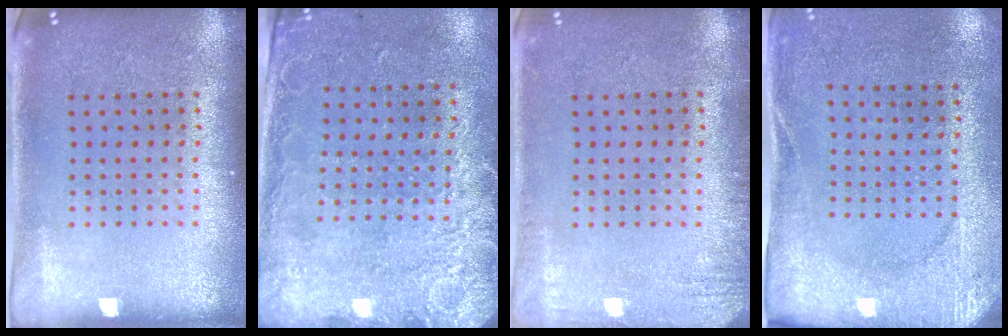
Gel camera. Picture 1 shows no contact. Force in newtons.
{"total": 2.7, "press": 2.0, "slide": 1.8}
{"total": 1.6, "press": 1.5, "slide": 0.3}
{"total": 2.7, "press": 2.3, "slide": 1.3}